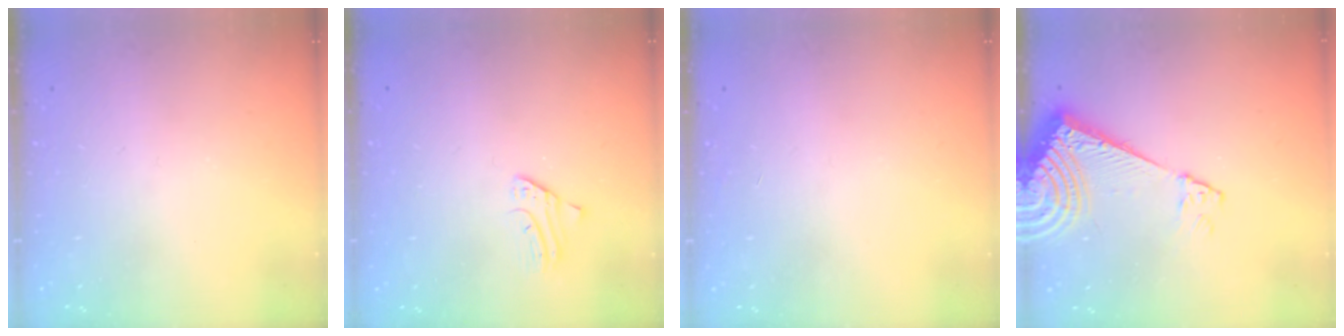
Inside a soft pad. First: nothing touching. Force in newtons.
{"total": 2.0, "press": 2.0, "slide": 0.1}
{"total": 3.1, "press": 3.0, "slide": 0.3}
{"total": 14.3, "press": 14.1, "slide": 2.2}